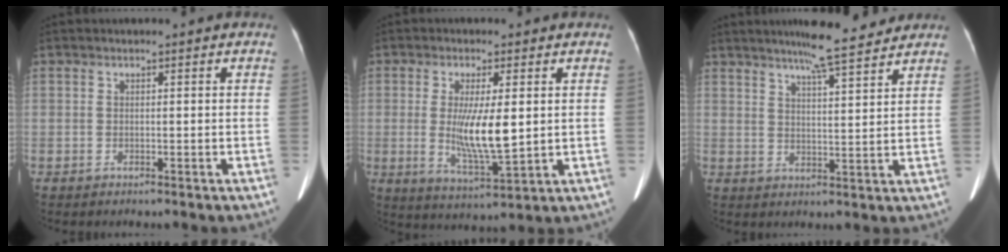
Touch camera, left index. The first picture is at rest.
{"total": 8.4, "force": [-0.5, 1.4, 8.3], "torque": [-0.160, -0.022, -0.002]}
{"total": 8.3, "force": [6.7, 0.2, 4.8], "torque": [-0.073, 0.008, 0.098]}